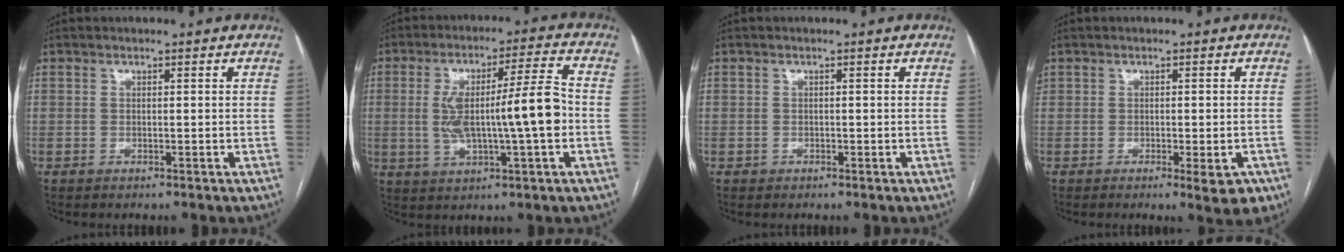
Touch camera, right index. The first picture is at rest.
{"total": 12.5, "force": [-0.9, 1.1, 12.4], "torque": [-0.222, 0.018, -0.010]}
{"total": 0.6, "force": [-0.3, 0.6, 0.0], "torque": [-0.001, 0.005, -0.006]}
{"total": 4.4, "force": [-1.6, 1.7, 3.7], "torque": [-0.050, 0.001, -0.008]}